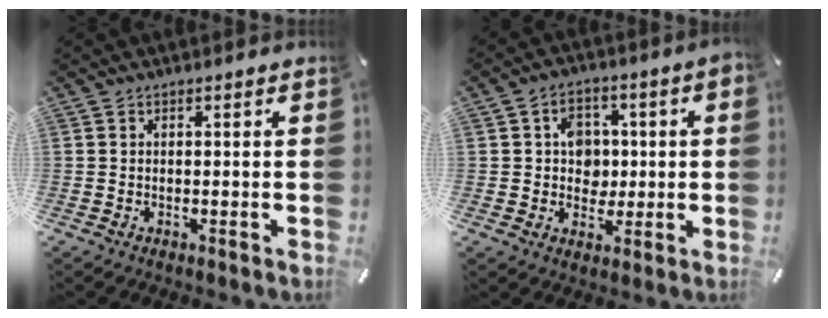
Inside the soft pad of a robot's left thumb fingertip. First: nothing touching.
{"total": 7.4, "force": [0.5, 6.4, 3.6], "torque": [-0.048, 0.006, 0.008]}